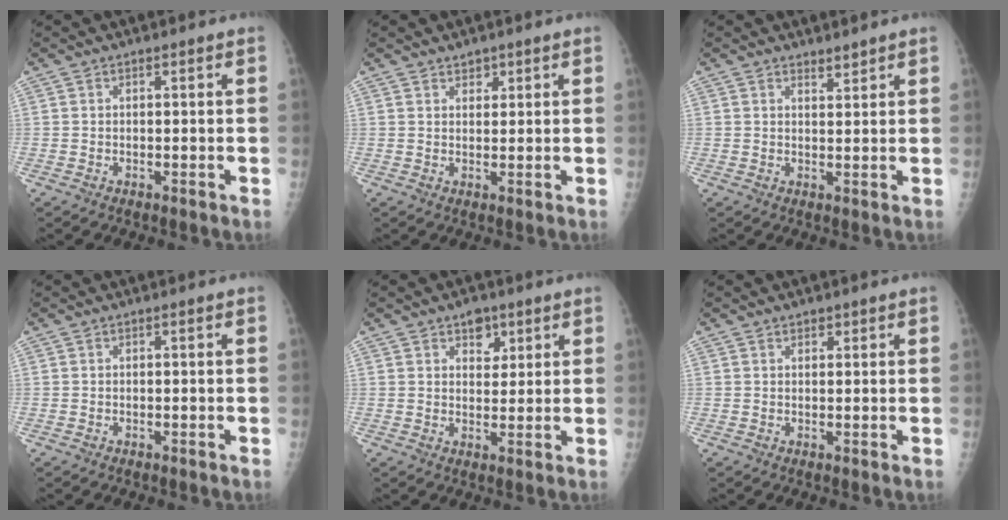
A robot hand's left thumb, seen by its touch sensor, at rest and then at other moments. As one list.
[{"total": 2.1, "force": [1.6, 1.2, 0.7], "torque": [0.004, -0.009, 0.023]}, {"total": 1.8, "force": [1.7, 0.5, 0.4], "torque": [0.005, -0.015, 0.027]}, {"total": 0.0}, {"total": 4.6, "force": [2.7, 2.9, 2.2], "torque": [-0.005, -0.013, 0.040]}, {"total": 1.3, "force": [1.0, 0.8, 0.4], "torque": [0.006, -0.005, 0.012]}]